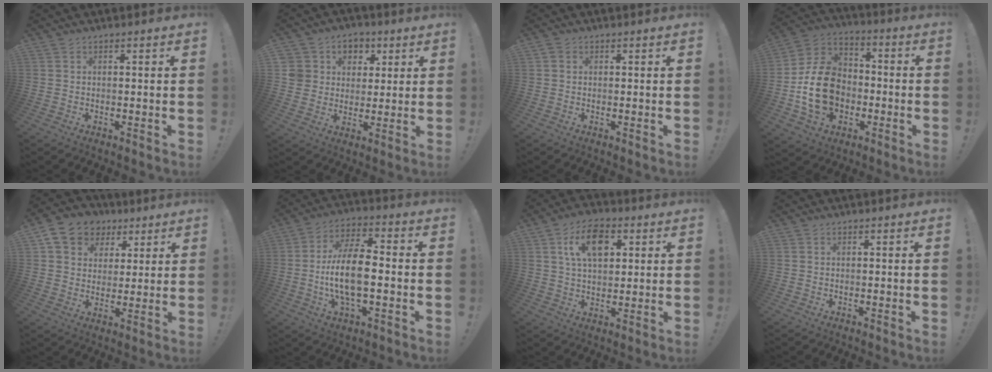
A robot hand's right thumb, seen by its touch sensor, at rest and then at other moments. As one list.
[{"total": 8.6, "force": [1.9, 8.1, 1.8], "torque": [-0.032, -0.005, 0.046]}, {"total": 0.8, "force": [0.2, 0.8, 0.1], "torque": [-0.008, 0.005, 0.005]}, {"total": 18.3, "force": [-3.9, 14.1, 11.0], "torque": [-0.203, 0.030, -0.060]}, {"total": 11.5, "force": [5.6, 9.2, 4.0], "torque": [-0.055, -0.030, 0.112]}, {"total": 14.1, "force": [-2.4, 6.2, 12.4], "torque": [-0.251, 0.007, -0.048]}, {"total": 11.8, "force": [4.2, 7.3, 8.3], "torque": [-0.121, 0.004, 0.073]}, {"total": 0.0}]